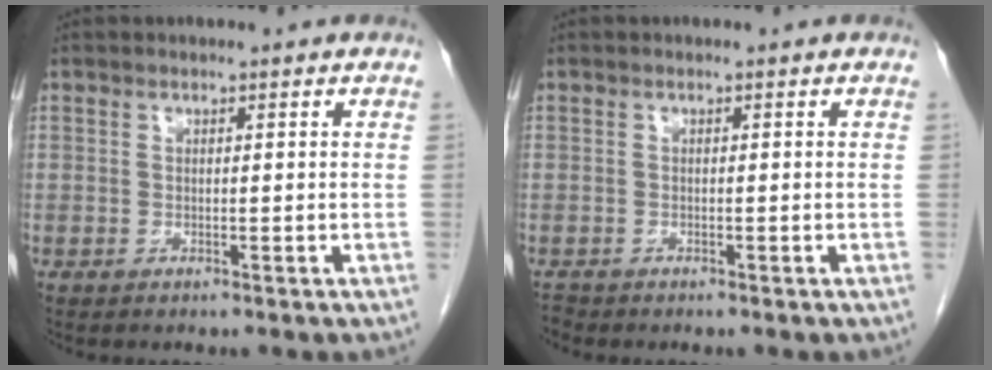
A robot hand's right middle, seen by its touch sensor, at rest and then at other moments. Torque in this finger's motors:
{"motor_torque": [-0.20, -0.02, -0.04, -0.02]}